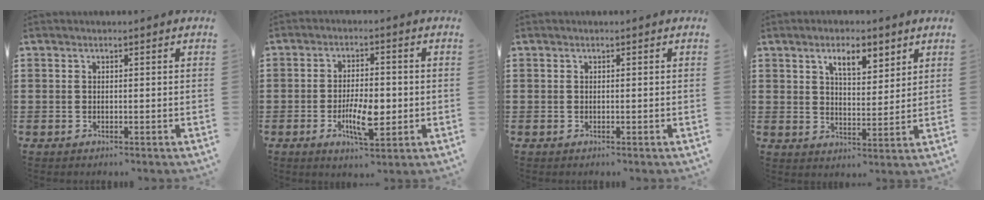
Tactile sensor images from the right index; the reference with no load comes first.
{"total": 6.8, "force": [-1.6, 2.6, 6.1], "torque": [-0.116, 0.001, -0.029]}
{"total": 0.0}
{"total": 5.5, "force": [3.6, 2.0, 3.7], "torque": [-0.058, -0.001, 0.059]}